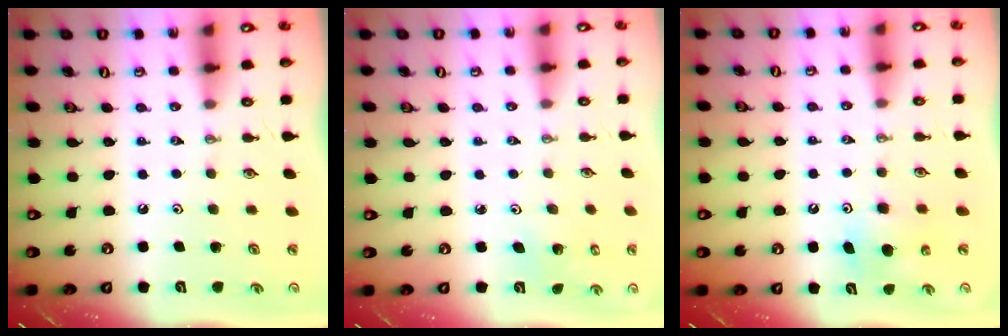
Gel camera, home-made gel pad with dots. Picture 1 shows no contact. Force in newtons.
{"total": 2.5, "press": 2.5, "slide": 0.2}
{"total": 7.2, "press": 7.2, "slide": 0.7}